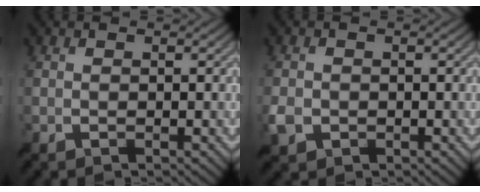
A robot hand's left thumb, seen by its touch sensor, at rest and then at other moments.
{"total": 2.3, "force": [-0.9, 1.7, 1.3], "torque": [-0.033, -0.005, -0.021]}